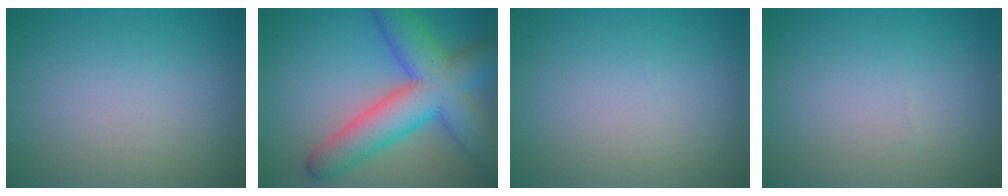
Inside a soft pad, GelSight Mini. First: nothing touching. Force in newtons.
{"total": 10.3, "press": 10.2, "slide": 0.4}
{"total": 0.0}
{"total": 0.0}